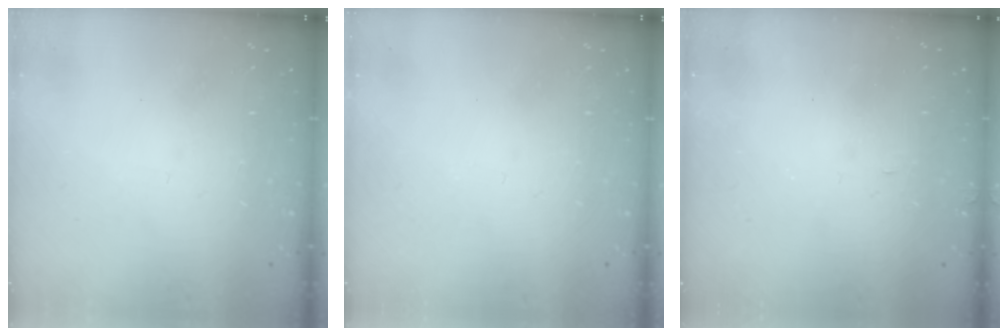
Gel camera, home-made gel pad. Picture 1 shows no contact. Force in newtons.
{"total": 0.0}
{"total": 4.8, "press": 4.8, "slide": 0.3}